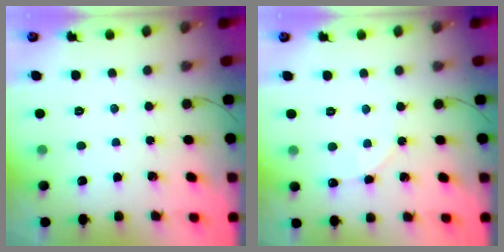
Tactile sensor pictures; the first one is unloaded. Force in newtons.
{"total": 3.9, "press": 3.9, "slide": 0.4}